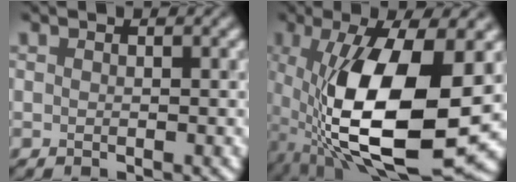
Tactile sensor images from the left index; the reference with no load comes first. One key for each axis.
{"total": 13.3, "fx": -0.9, "fy": 5.3, "fz": 12.2, "tx": -0.226, "ty": -0.022, "tz": -0.010}